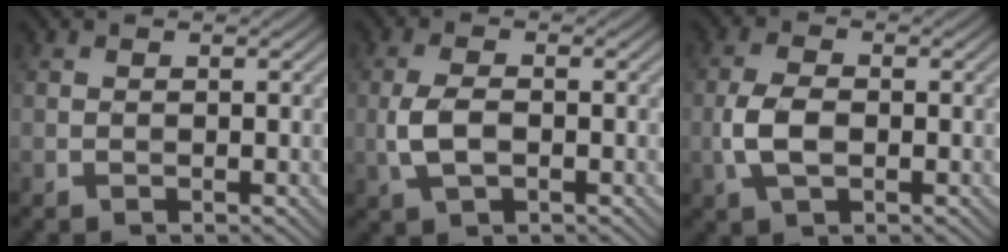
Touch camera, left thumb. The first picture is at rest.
{"total": 4.1, "force": [-0.8, 2.0, 3.5], "torque": [-0.088, -0.002, -0.019]}
{"total": 4.6, "force": [-0.9, 2.4, 3.8], "torque": [-0.095, -0.001, -0.021]}